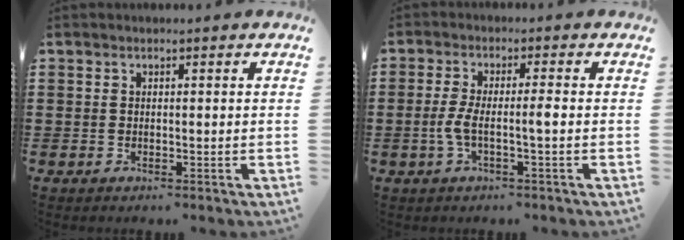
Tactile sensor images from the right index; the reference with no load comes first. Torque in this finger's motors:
{"motor_torque": [-0.16, 0.06, 0.39, 0.04]}